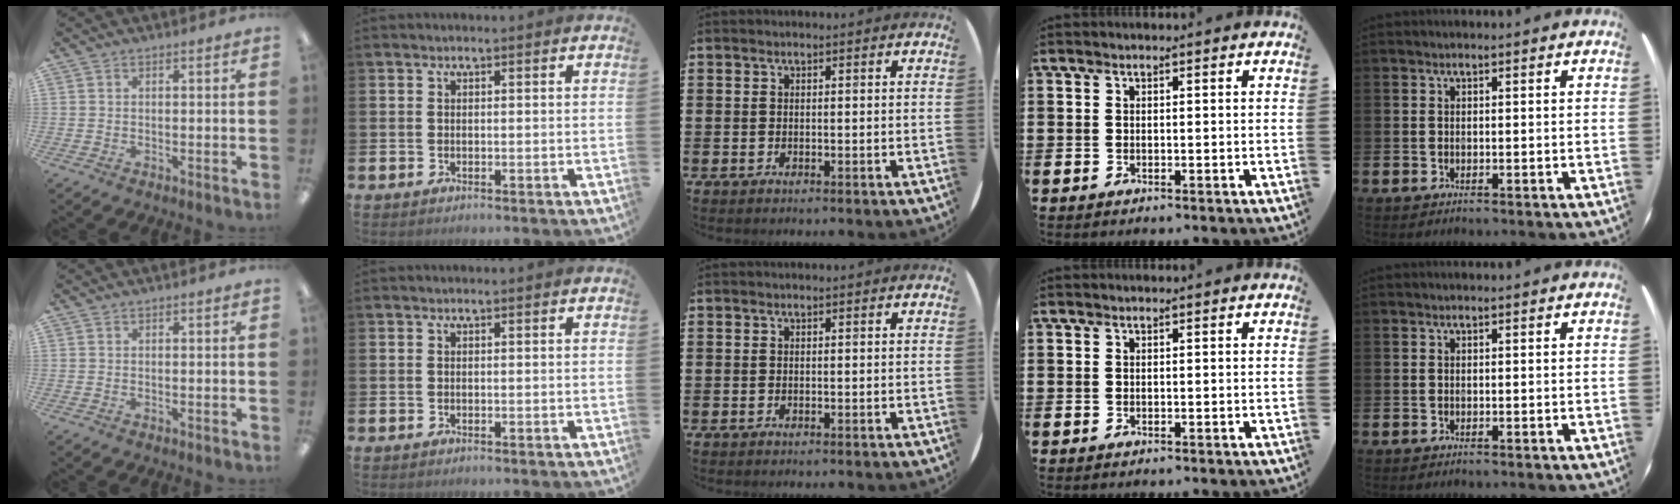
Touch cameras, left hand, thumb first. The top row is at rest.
{}